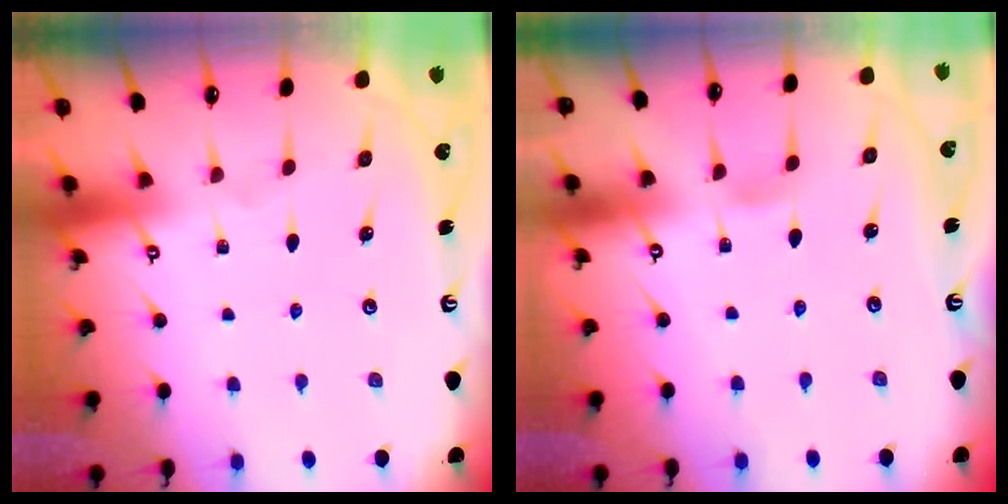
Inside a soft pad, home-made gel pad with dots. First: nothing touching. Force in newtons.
{"total": 2.7, "press": 2.7, "slide": 0.3}